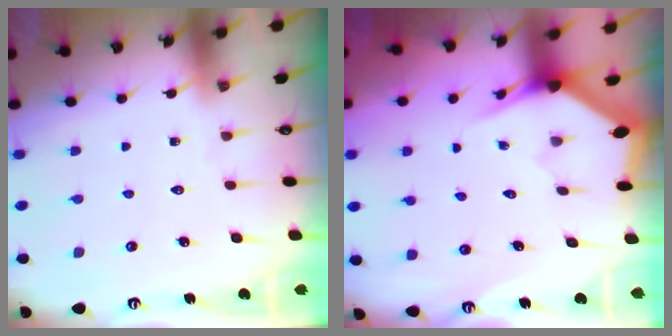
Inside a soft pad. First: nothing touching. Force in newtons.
{"total": 3.1, "press": 3.1, "slide": 0.1}